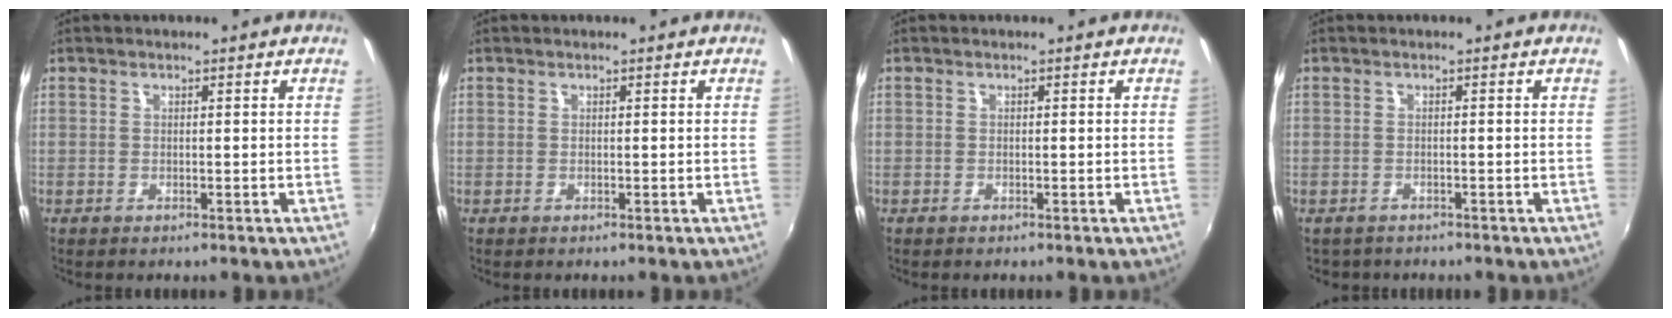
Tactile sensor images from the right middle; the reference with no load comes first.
{"total": 0.0}
{"total": 0.7, "force": [-0.5, 0.5, 0.0], "torque": [0.000, 0.000, -0.008]}
{"total": 0.8, "force": [-0.7, 0.3, 0.1], "torque": [-0.008, 0.000, -0.009]}